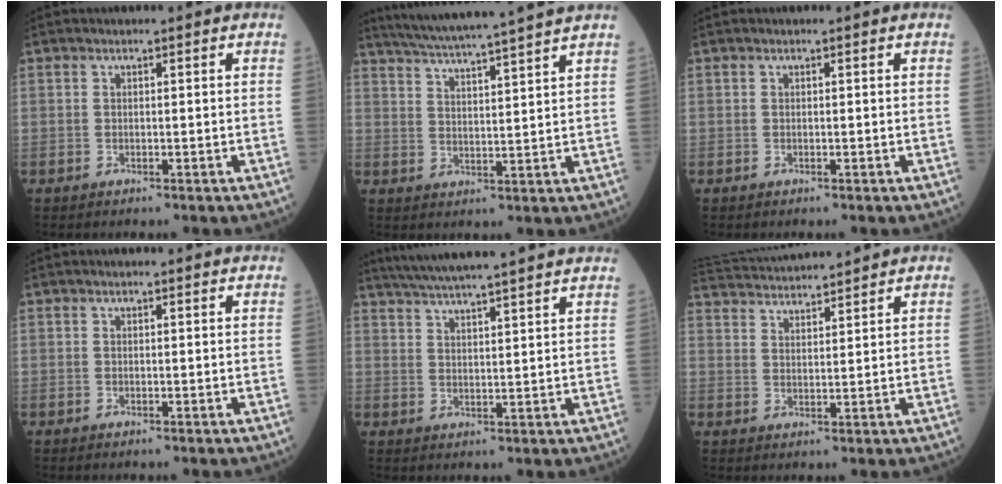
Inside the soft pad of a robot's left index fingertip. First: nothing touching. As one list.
[{"total": 14.4, "force": [12.9, -1.6, 6.2], "torque": [-0.112, -0.005, 0.186]}, {"total": 0.0}, {"total": 0.9, "force": [0.9, 0.1, 0.1], "torque": [-0.010, 0.002, 0.005]}, {"total": 16.7, "force": [15.0, 0.1, 7.4], "torque": [-0.133, 0.016, 0.206]}, {"total": 11.7, "force": [11.2, 0.4, 3.3], "torque": [-0.074, 0.034, 0.179]}]